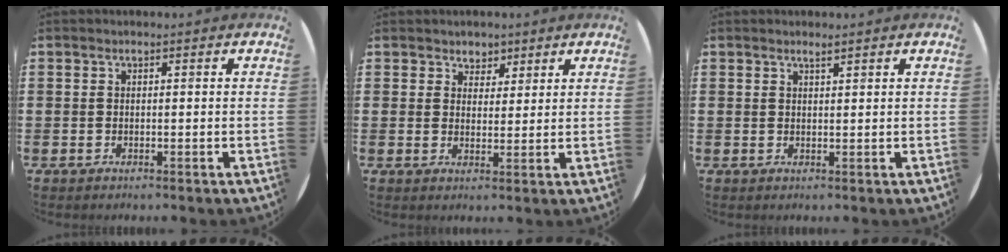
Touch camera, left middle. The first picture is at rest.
{"total": 2.8, "force": [2.3, 1.7, -0.1], "torque": [0.003, 0.002, 0.042]}
{"total": 1.1, "force": [1.0, 0.0, 0.4], "torque": [-0.007, -0.001, 0.019]}